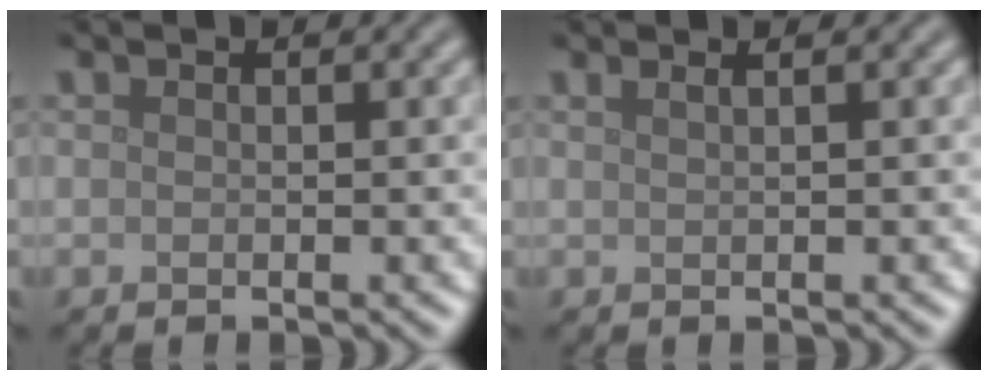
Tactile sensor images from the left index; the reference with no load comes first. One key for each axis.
{"total": 2.0, "fx": 1.2, "fy": 1.0, "fz": 1.3, "tx": -0.001, "ty": 0.002, "tz": -0.007}